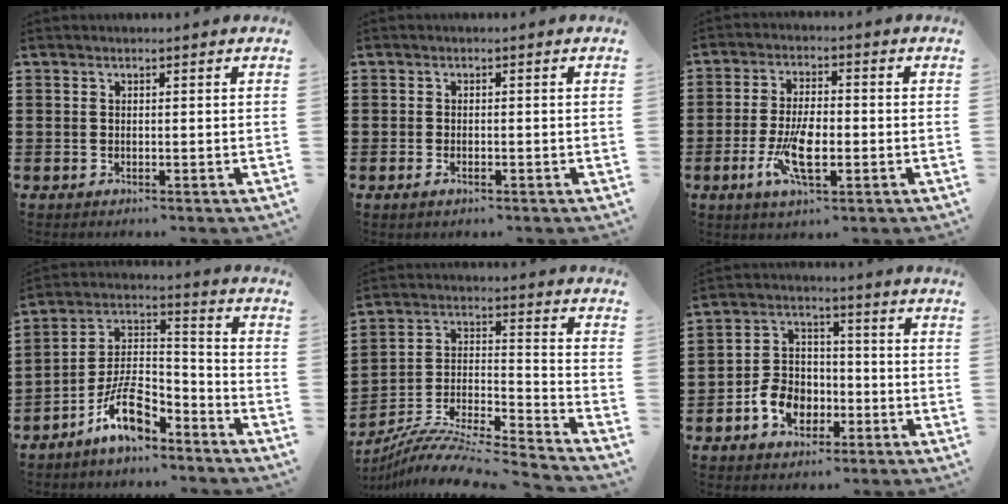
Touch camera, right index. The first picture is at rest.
{"total": 1.0, "force": [-0.5, 0.5, 0.8], "torque": [-0.016, -0.001, -0.010]}
{"total": 8.4, "force": [-2.2, 3.3, 7.4], "torque": [-0.161, -0.011, -0.043]}
{"total": 10.7, "force": [-7.6, 4.1, 6.3], "torque": [-0.126, 0.022, -0.144]}
{"total": 8.7, "force": [-8.0, 0.7, 3.4], "torque": [-0.066, 0.001, -0.163]}
{"total": 7.1, "force": [-2.9, 5.6, 3.2], "torque": [-0.083, 0.015, -0.056]}